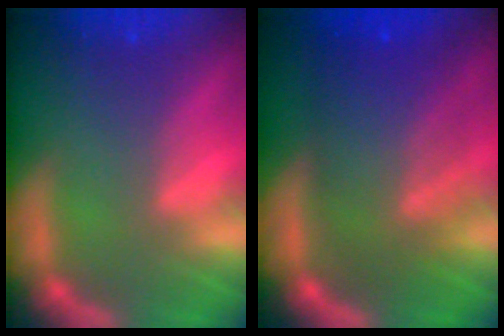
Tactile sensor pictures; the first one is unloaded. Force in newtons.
{"total": 8.5}